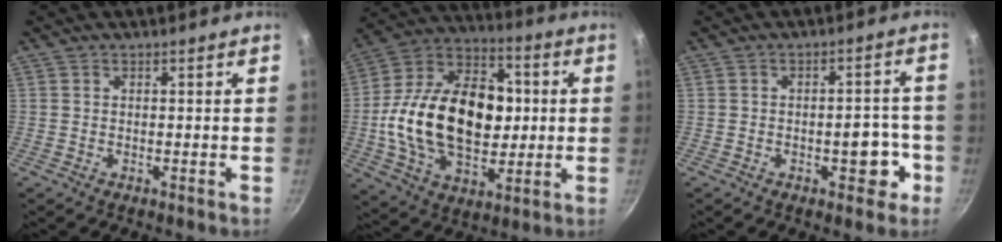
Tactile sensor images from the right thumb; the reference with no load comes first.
{"total": 26.4, "force": [0.3, 17.2, 20.0], "torque": [-0.318, 0.029, -0.001]}
{"total": 6.7, "force": [-2.5, 3.6, 5.1], "torque": [-0.029, 0.023, -0.030]}